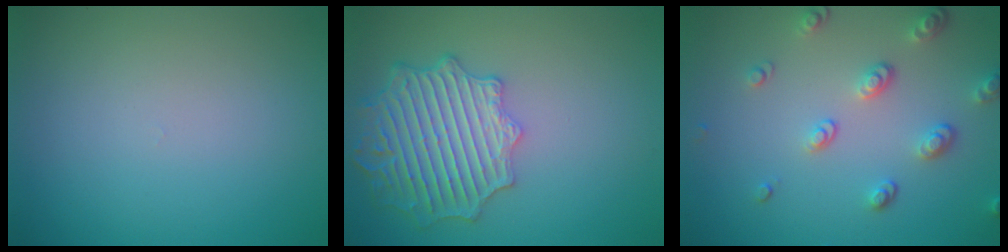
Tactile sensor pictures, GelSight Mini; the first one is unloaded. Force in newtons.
{"total": 6.1, "press": 5.4, "slide": 2.9}
{"total": 3.2, "press": 2.6, "slide": 1.8}